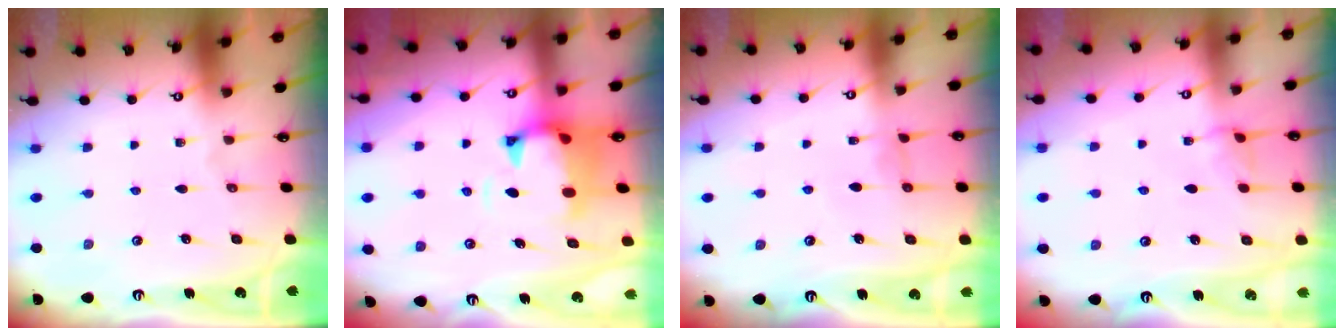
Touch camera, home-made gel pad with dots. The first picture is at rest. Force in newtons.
{"total": 1.7, "press": 1.2, "slide": 1.2}
{"total": 0.6, "press": 0.4, "slide": 0.5}
{"total": 2.8, "press": 2.8, "slide": 0.4}